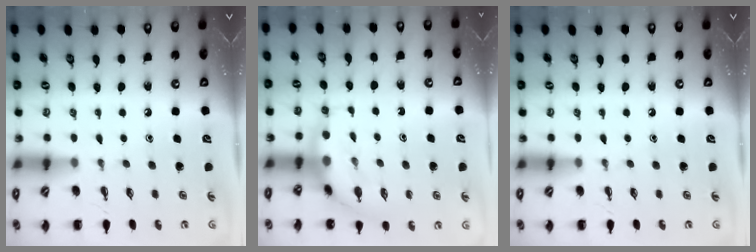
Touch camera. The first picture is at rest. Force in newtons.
{"total": 7.4, "press": 7.4, "slide": 0.7}
{"total": 0.0}